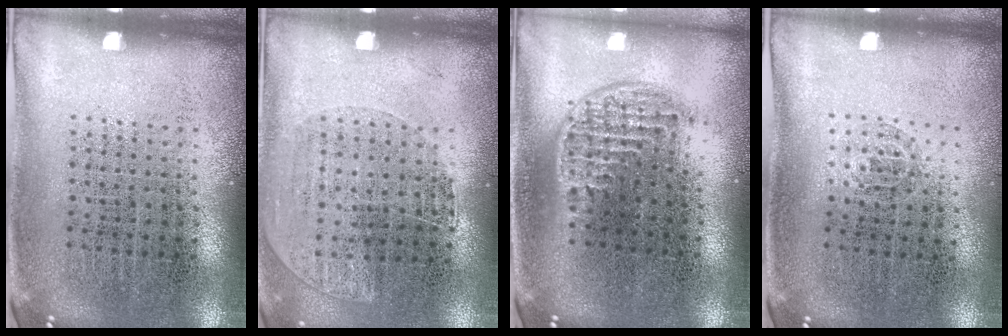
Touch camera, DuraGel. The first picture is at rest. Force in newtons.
{"total": 1.0, "press": 0.9, "slide": 0.5}
{"total": 1.2, "press": 1.0, "slide": 0.7}
{"total": 0.5, "press": 0.3, "slide": 0.4}